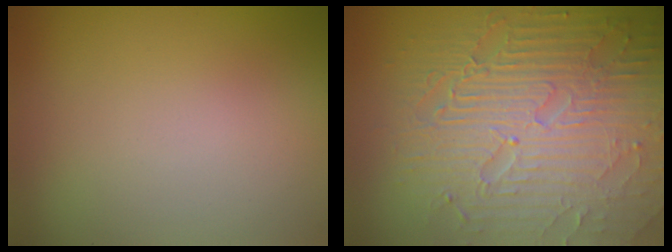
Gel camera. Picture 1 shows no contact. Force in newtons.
{"total": 9.0, "press": 6.4, "slide": 6.4}